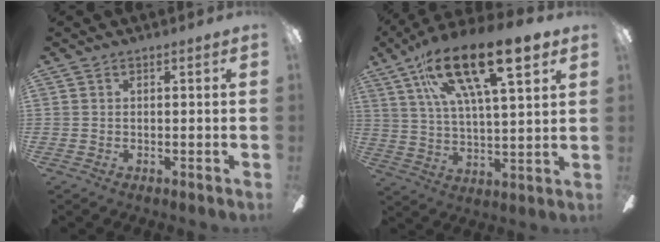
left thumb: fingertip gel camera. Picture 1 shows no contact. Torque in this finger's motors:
{"motor_torque": [0.55, 0.64, 1.56, -1.21, 0.21]}